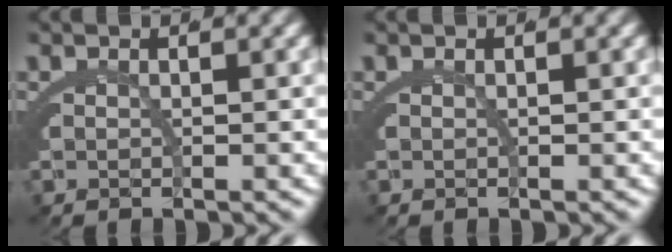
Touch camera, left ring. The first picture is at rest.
{"total": 0.0}